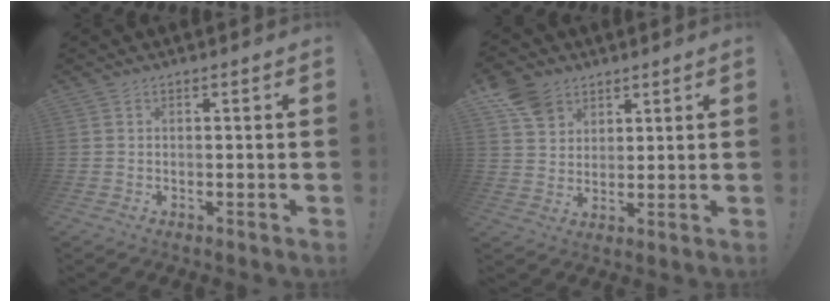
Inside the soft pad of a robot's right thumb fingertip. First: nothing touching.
{"total": 8.8, "force": [5.3, 6.4, 2.9], "torque": [-0.035, -0.030, 0.106]}